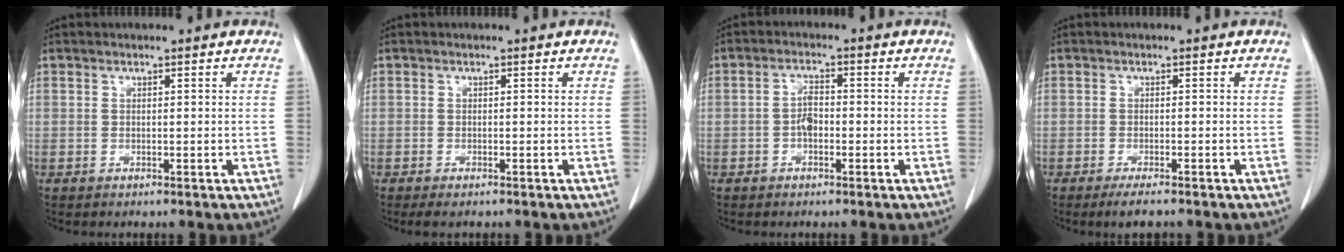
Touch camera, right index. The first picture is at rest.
{"total": 1.6, "force": [-1.3, 0.4, 0.9], "torque": [-0.015, -0.004, -0.015]}
{"total": 2.7, "force": [-0.7, 1.3, 2.3], "torque": [-0.040, 0.006, -0.015]}
{"total": 3.2, "force": [-2.5, 0.4, 2.0], "torque": [-0.031, -0.008, -0.038]}